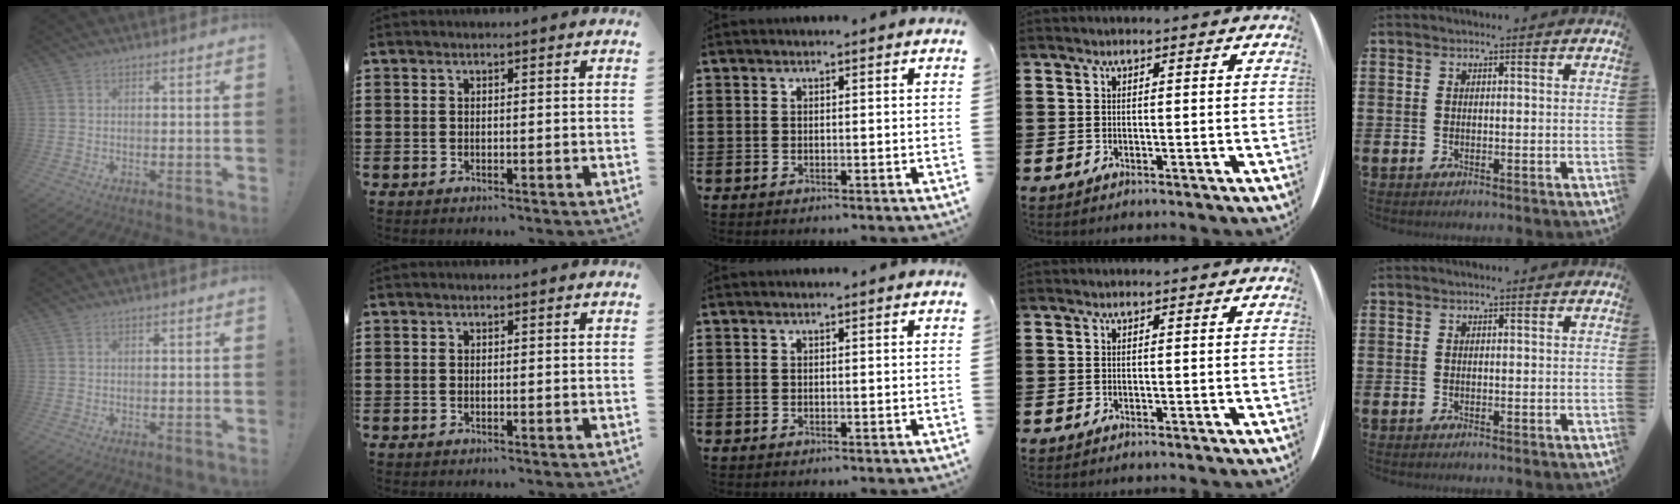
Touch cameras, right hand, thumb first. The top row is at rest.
{}